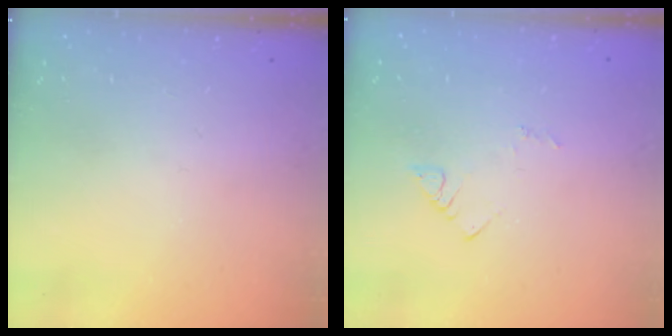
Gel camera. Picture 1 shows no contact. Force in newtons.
{"total": 3.7, "press": 3.7, "slide": 0.2}